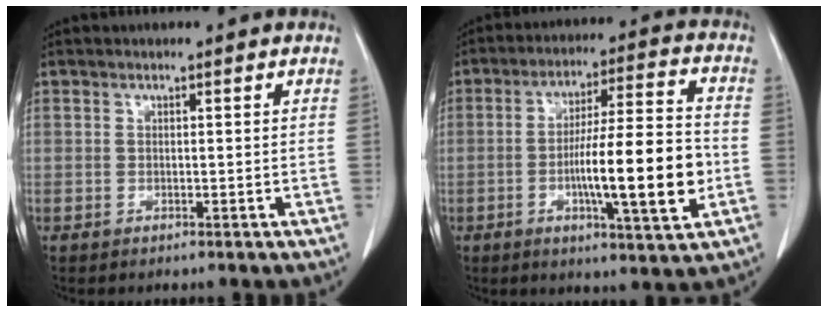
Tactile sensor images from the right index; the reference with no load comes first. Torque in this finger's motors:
{"motor_torque": [1.35, -0.79, 0.82, 0.18]}